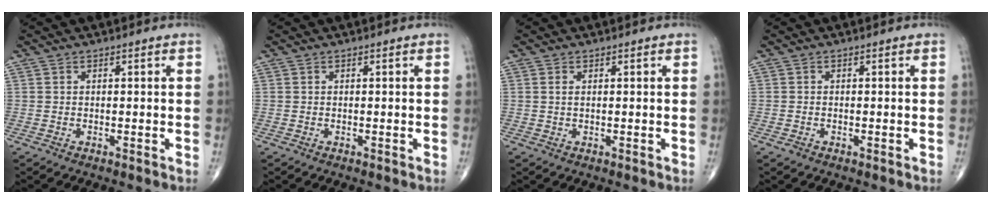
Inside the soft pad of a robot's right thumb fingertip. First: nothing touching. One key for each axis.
{"total": 0.0}
{"total": 0.9, "fx": 0.3, "fy": 0.4, "fz": 0.7, "tx": -0.019, "ty": 0.005, "tz": 0.008}
{"total": 0.7, "fx": -0.3, "fy": 0.4, "fz": 0.4, "tx": -0.009, "ty": -0.001, "tz": -0.008}